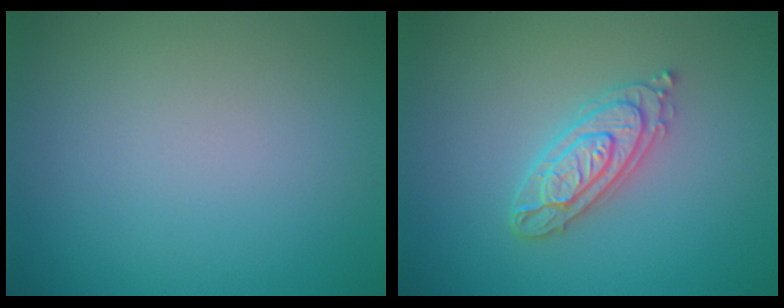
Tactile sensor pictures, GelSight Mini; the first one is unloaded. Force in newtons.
{"total": 3.0, "press": 2.9, "slide": 0.6}